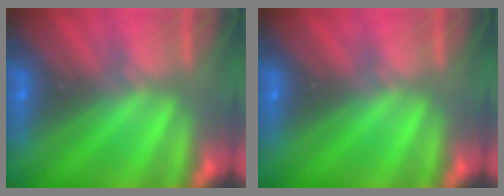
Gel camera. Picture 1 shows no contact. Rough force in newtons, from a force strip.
{"total": 0.0}